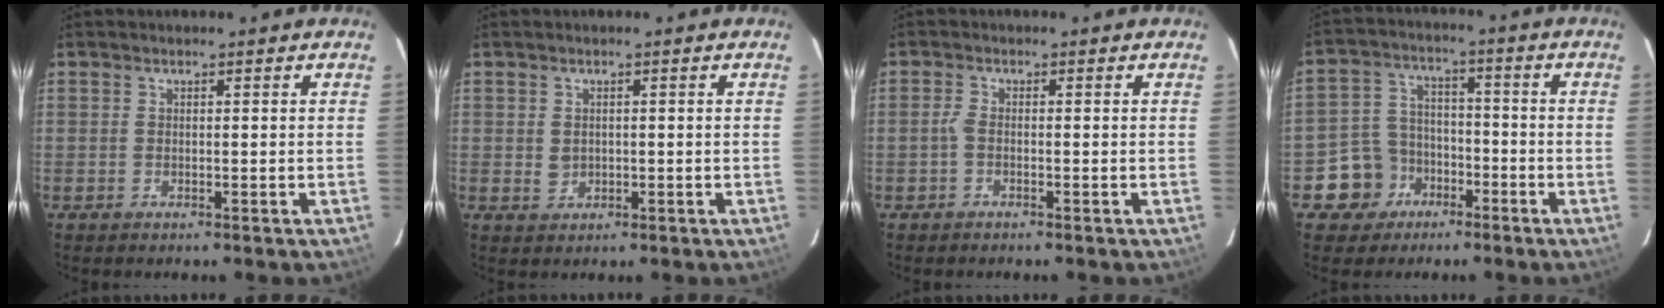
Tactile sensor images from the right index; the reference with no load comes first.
{"total": 1.9, "force": [0.2, 1.8, 0.7], "torque": [-0.008, 0.003, 0.008]}
{"total": 1.2, "force": [-0.5, 0.5, 1.0], "torque": [-0.023, 0.004, -0.012]}
{"total": 8.5, "force": [-4.5, 7.1, 1.4], "torque": [-0.055, 0.032, -0.067]}